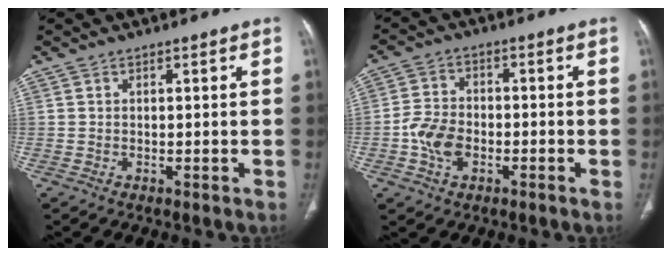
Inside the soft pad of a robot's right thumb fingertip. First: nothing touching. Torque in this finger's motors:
{"motor_torque": [1.70, 1.19, 0.37, -0.59, 0.05]}